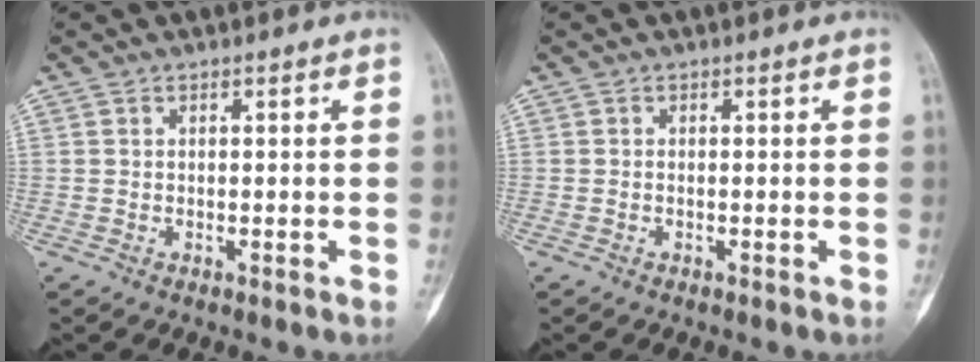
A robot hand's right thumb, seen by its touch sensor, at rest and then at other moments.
{"total": 0.0}